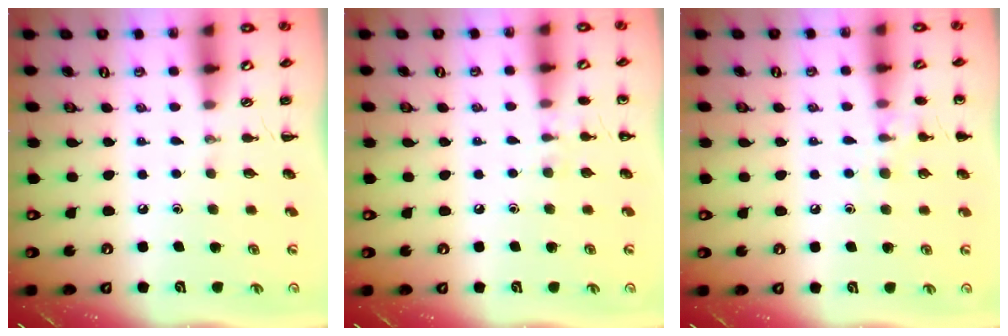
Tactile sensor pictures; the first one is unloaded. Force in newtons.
{"total": 5.6, "press": 5.4, "slide": 1.6}
{"total": 8.3, "press": 8.0, "slide": 2.1}